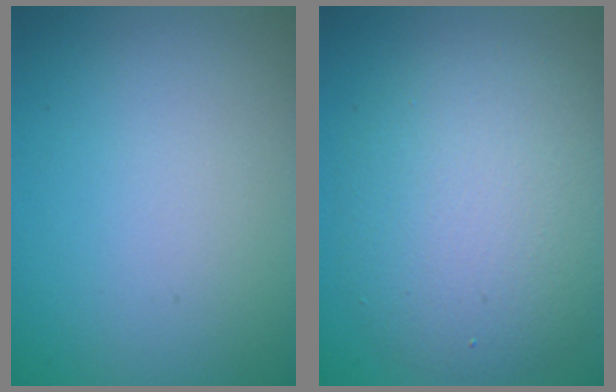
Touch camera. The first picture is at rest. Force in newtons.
{"total": 6.4, "press": 6.4, "slide": 0.3}